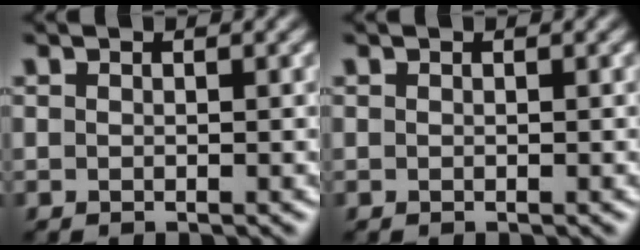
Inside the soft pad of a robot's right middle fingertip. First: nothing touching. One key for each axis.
{"total": 0.0}